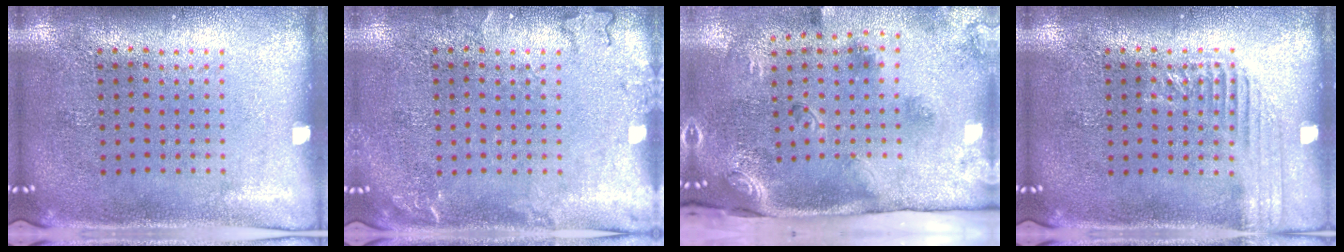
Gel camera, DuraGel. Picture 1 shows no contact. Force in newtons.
{"total": 1.7, "press": 1.6, "slide": 0.3}
{"total": 3.3, "press": 2.0, "slide": 2.6}
{"total": 1.7, "press": 1.6, "slide": 0.2}